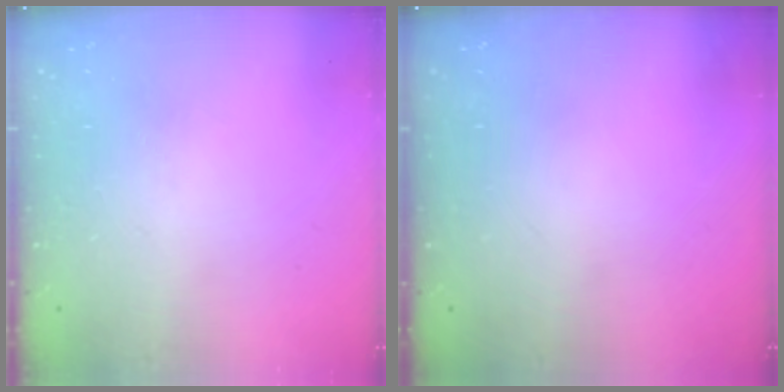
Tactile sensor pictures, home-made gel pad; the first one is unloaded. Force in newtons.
{"total": 0.0}